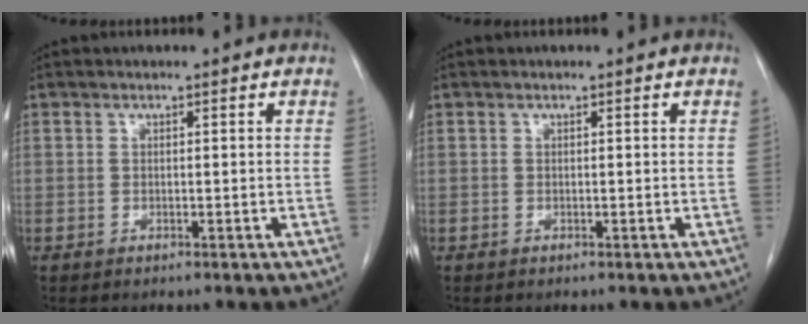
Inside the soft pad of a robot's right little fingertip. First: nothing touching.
{"total": 0.0}